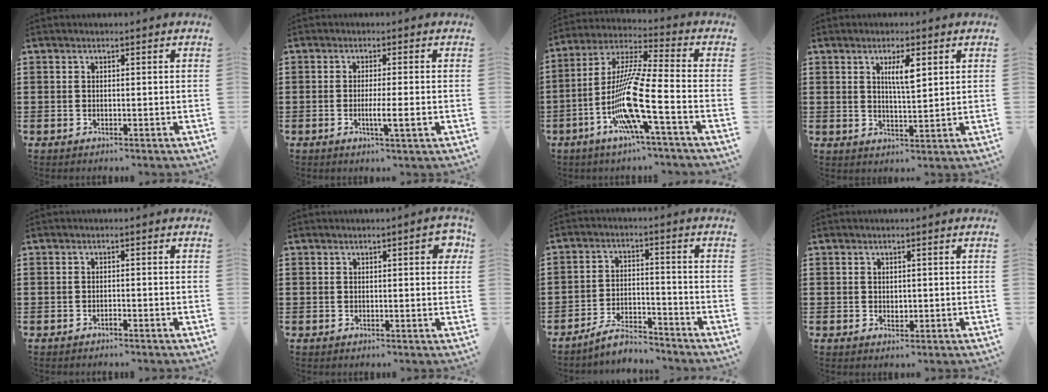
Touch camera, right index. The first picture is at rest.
{"total": 3.8, "force": [-1.1, -0.1, 3.6], "torque": [-0.060, -0.010, -0.020]}
{"total": 13.8, "force": [-5.6, 0.9, 12.6], "torque": [-0.270, -0.023, -0.117]}
{"total": 4.2, "force": [1.7, 1.0, 3.7], "torque": [-0.069, 0.003, 0.025]}
{"total": 0.7, "force": [-0.7, 0.0, 0.3], "torque": [-0.007, 0.000, -0.014]}
{"total": 3.2, "force": [0.9, 0.8, 3.0], "torque": [-0.042, 0.000, 0.010]}
{"total": 7.9, "force": [-7.1, 1.3, 3.2], "torque": [-0.062, 0.013, -0.136]}
{"total": 0.9, "force": [0.2, 0.7, 0.5], "torque": [-0.011, 0.003, 0.003]}